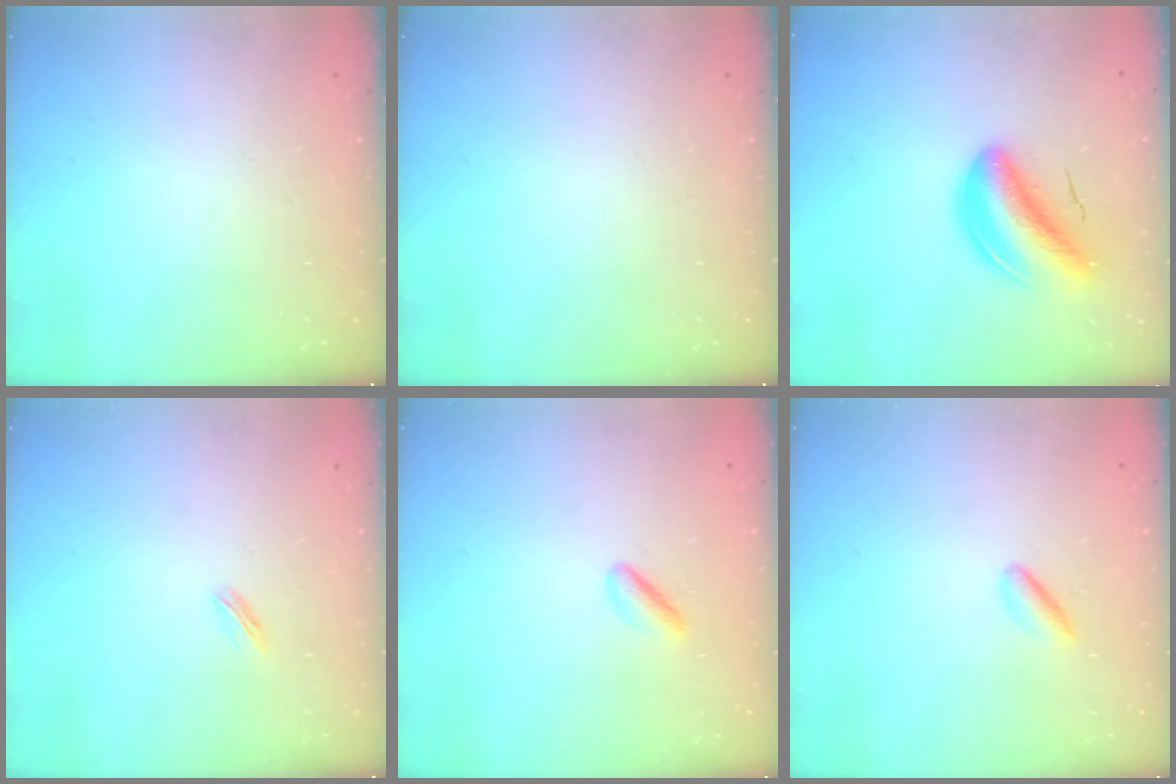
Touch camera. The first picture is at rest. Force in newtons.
{"total": 0.0}
{"total": 8.2, "press": 7.8, "slide": 2.5}
{"total": 1.3, "press": 1.2, "slide": 0.3}
{"total": 2.3, "press": 2.1, "slide": 1.0}
{"total": 3.1, "press": 2.8, "slide": 1.4}